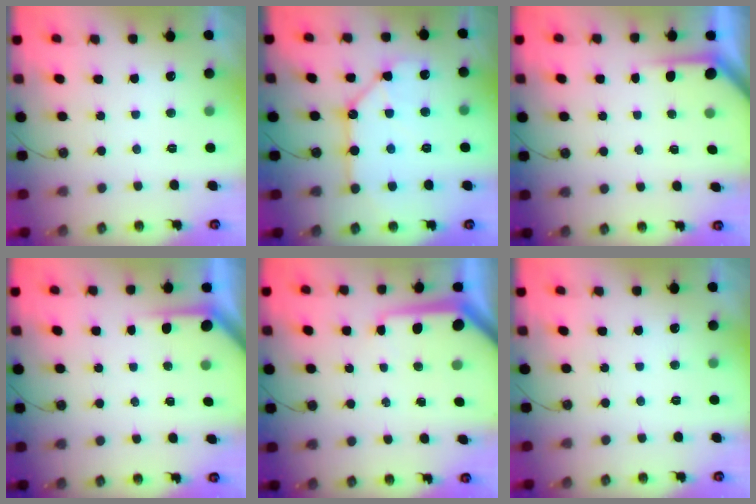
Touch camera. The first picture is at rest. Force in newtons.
{"total": 11.0, "press": 11.0, "slide": 1.2}
{"total": 2.2, "press": 2.2, "slide": 0.3}
{"total": 2.2, "press": 2.2, "slide": 0.3}
{"total": 8.8, "press": 8.8, "slide": 0.9}
{"total": 0.0}